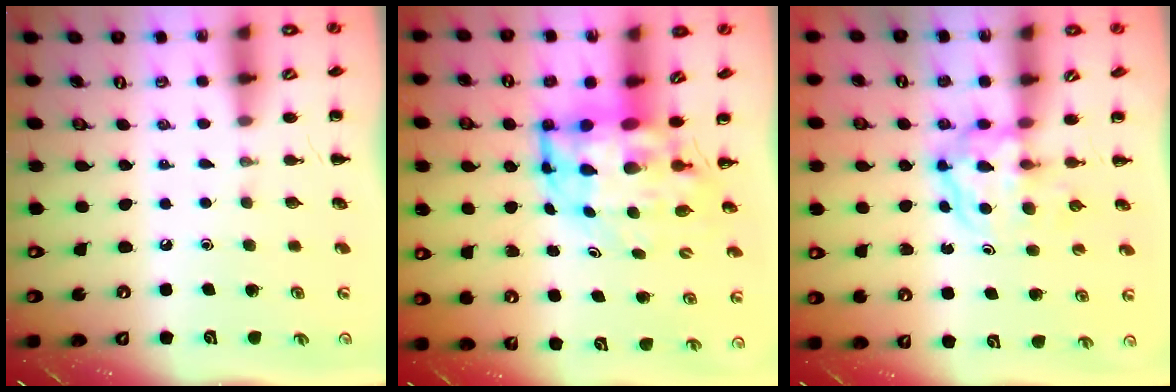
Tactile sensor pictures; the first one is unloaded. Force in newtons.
{"total": 7.9, "press": 7.6, "slide": 1.9}
{"total": 3.9, "press": 3.9, "slide": 0.5}